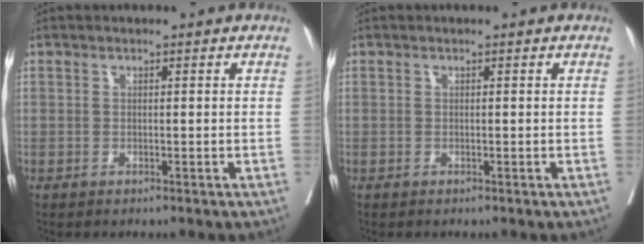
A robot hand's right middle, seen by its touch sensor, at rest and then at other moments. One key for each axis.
{"total": 0.0}